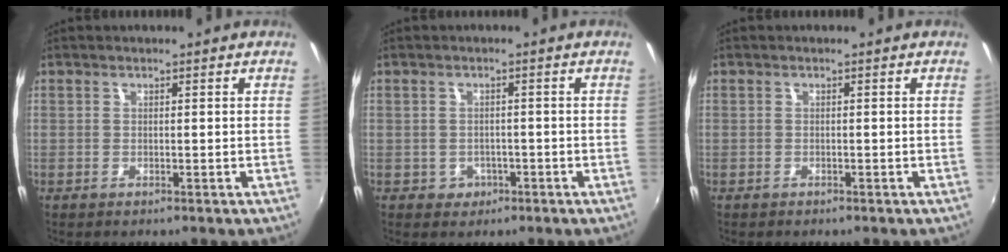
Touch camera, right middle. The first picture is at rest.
{"total": 3.0, "force": [-1.1, 2.7, 0.5], "torque": [-0.017, 0.001, -0.013]}
{"total": 0.7, "force": [-0.5, 0.3, 0.1], "torque": [-0.005, -0.002, -0.008]}